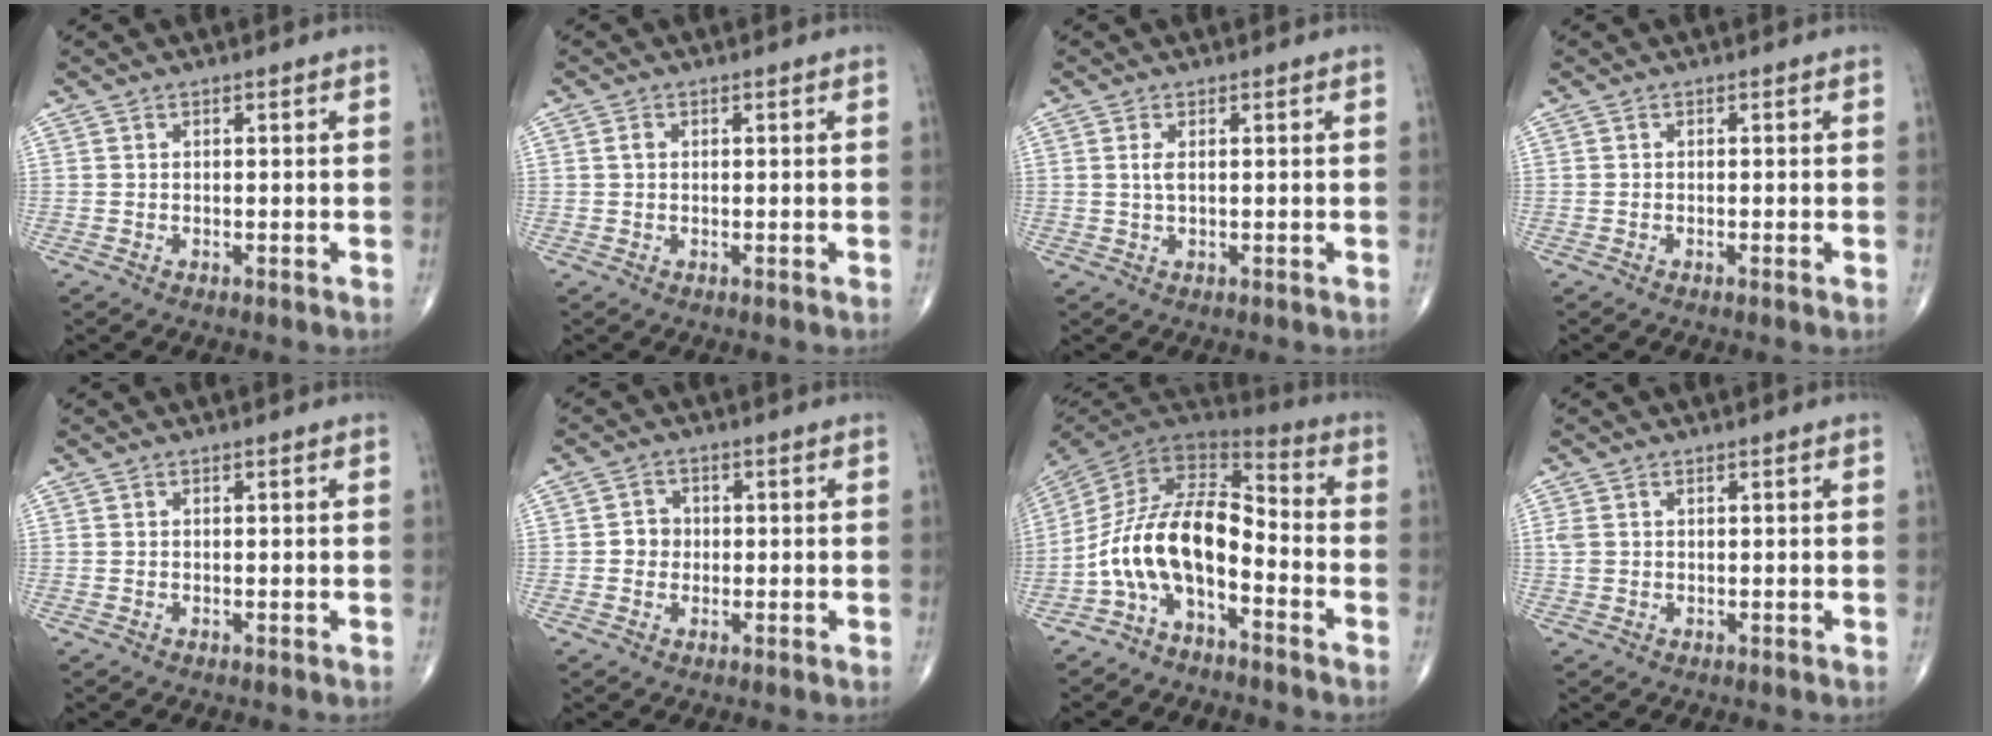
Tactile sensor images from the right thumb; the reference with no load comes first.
{"total": 1.0, "force": [0.2, 0.8, 0.6], "torque": [-0.009, 0.002, 0.002]}
{"total": 1.8, "force": [0.4, 0.7, 1.6], "torque": [-0.037, 0.001, 0.013]}
{"total": 0.7, "force": [-0.3, 0.0, 0.6], "torque": [-0.014, -0.001, -0.005]}
{"total": 0.0}
{"total": 3.1, "force": [-0.2, 2.8, 1.2], "torque": [-0.001, 0.007, -0.009]}
{"total": 14.3, "force": [-5.4, 7.1, 11.2], "torque": [-0.194, 0.084, -0.109]}
{"total": 1.8, "force": [0.5, 1.4, 1.2], "torque": [-0.032, 0.003, 0.014]}